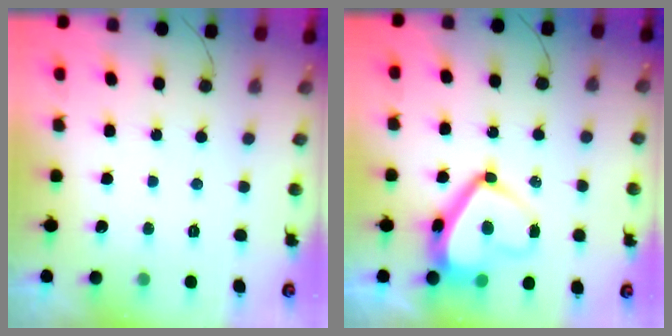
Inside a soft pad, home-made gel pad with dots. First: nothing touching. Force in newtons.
{"total": 14.6, "press": 14.5, "slide": 1.8}